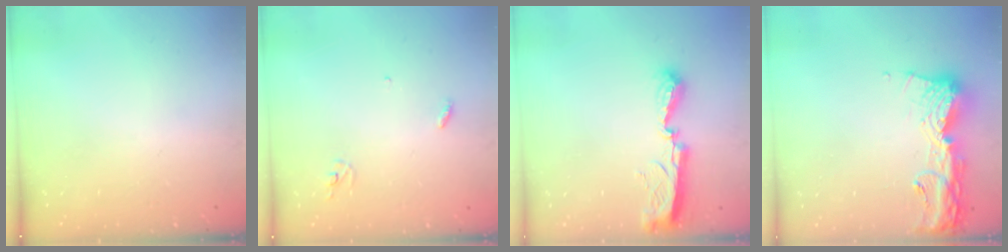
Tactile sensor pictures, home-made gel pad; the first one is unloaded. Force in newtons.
{"total": 2.9, "press": 2.9, "slide": 0.2}
{"total": 9.1, "press": 9.1, "slide": 0.6}
{"total": 15.5, "press": 15.4, "slide": 1.5}